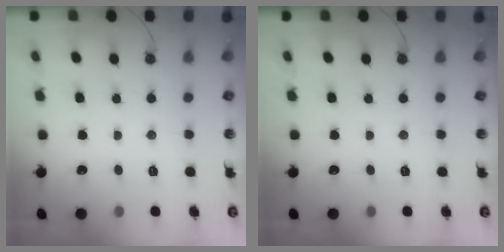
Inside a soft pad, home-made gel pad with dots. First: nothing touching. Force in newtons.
{"total": 0.0}